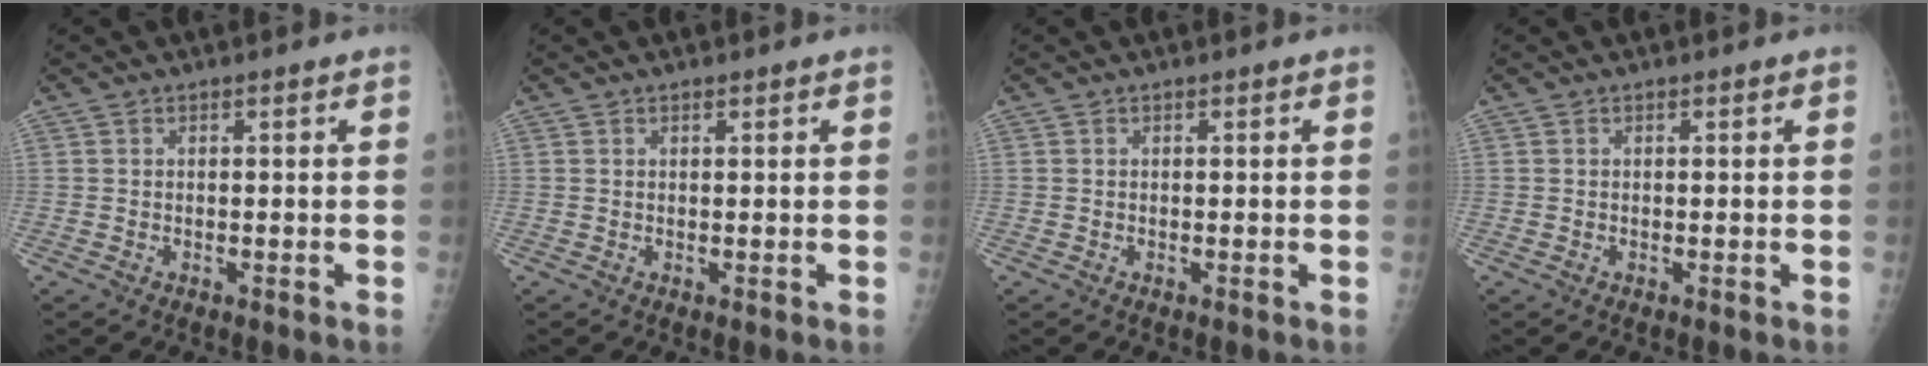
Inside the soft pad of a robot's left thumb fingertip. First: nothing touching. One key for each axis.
{"total": 0.5, "fx": 0.4, "fy": 0.2, "fz": 0.3, "tx": -0.006, "ty": -0.003, "tz": 0.007}
{"total": 0.0}
{"total": 0.0}